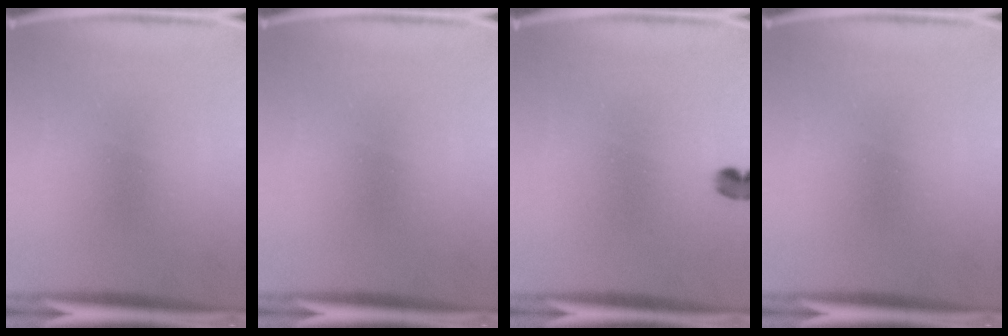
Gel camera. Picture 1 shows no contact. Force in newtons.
{"total": 0.0}
{"total": 2.0}
{"total": 0.0}